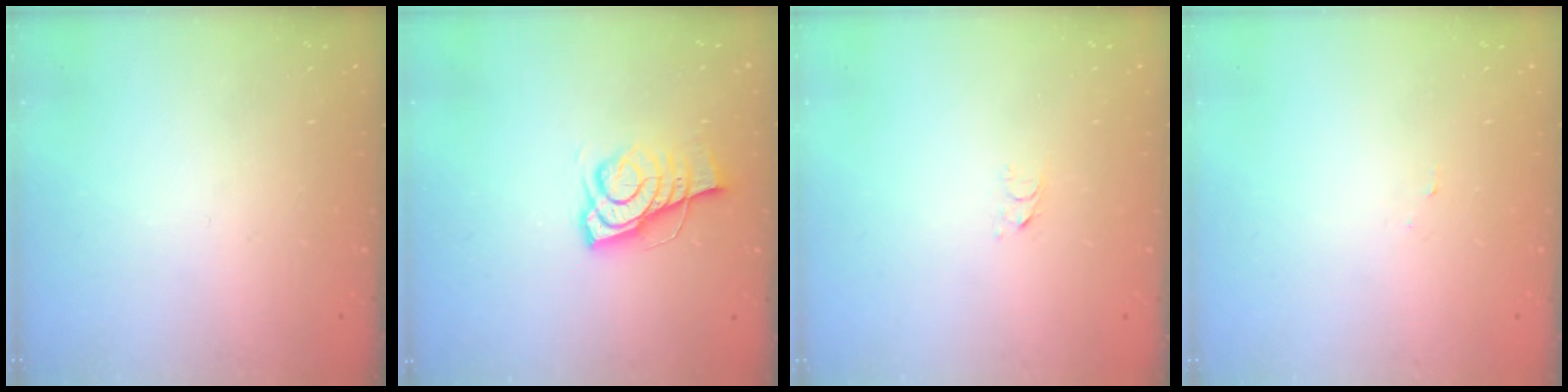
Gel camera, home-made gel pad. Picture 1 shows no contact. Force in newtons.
{"total": 7.9, "press": 7.8, "slide": 0.3}
{"total": 2.6, "press": 2.6, "slide": 0.2}
{"total": 2.2, "press": 2.2, "slide": 0.2}